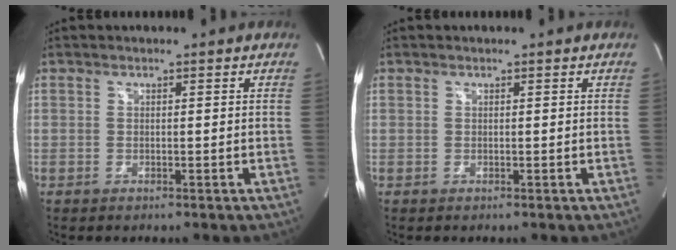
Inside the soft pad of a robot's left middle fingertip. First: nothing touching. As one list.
[{"total": 0.0}]